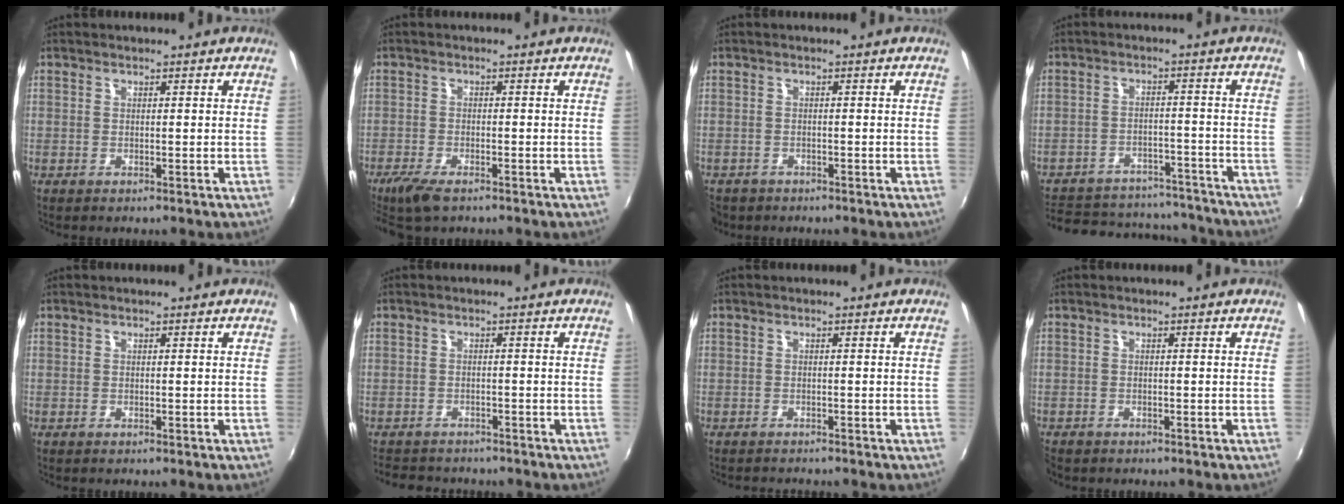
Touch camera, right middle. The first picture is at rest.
{"total": 5.3, "force": [-3.9, 1.6, 3.1], "torque": [-0.082, -0.018, -0.076]}
{"total": 4.0, "force": [-2.8, 2.6, 1.2], "torque": [-0.038, -0.011, -0.046]}
{"total": 22.5, "force": [-18.9, 9.2, 8.1], "torque": [-0.180, 0.029, -0.231]}
{"total": 0.0}
{"total": 5.7, "force": [-5.0, 2.5, 1.3], "torque": [-0.039, -0.001, -0.081]}
{"total": 1.9, "force": [-1.9, 0.1, 0.4], "torque": [-0.016, -0.013, -0.032]}
{"total": 1.4, "force": [-1.1, 0.8, 0.2], "torque": [-0.010, -0.003, -0.020]}